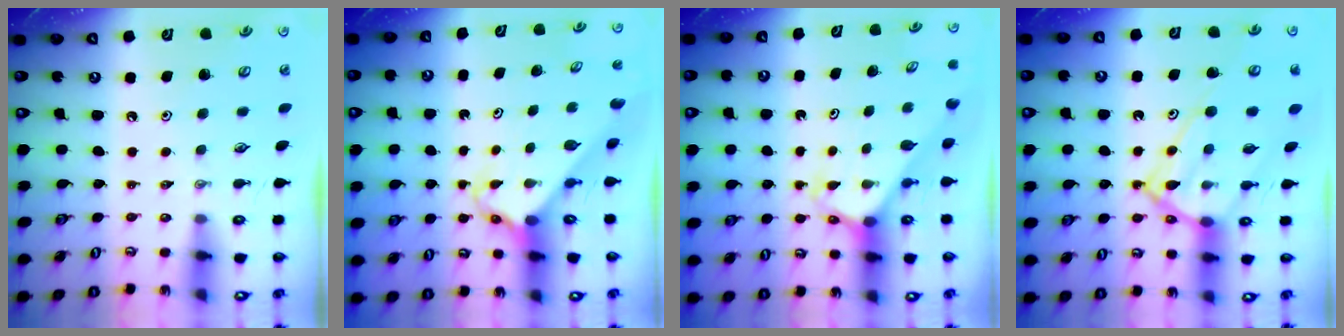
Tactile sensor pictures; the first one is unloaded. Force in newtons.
{"total": 2.8, "press": 2.8, "slide": 0.2}
{"total": 2.7, "press": 2.7, "slide": 0.2}
{"total": 14.6, "press": 14.5, "slide": 1.3}